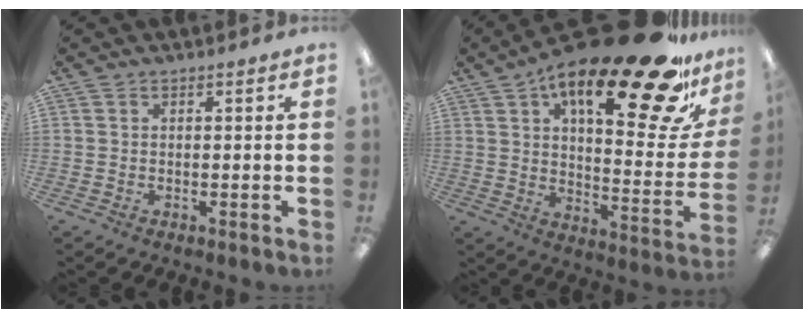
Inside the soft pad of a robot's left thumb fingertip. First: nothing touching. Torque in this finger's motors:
{"motor_torque": [1.15, 1.27, 1.84, -0.93, 0.39]}